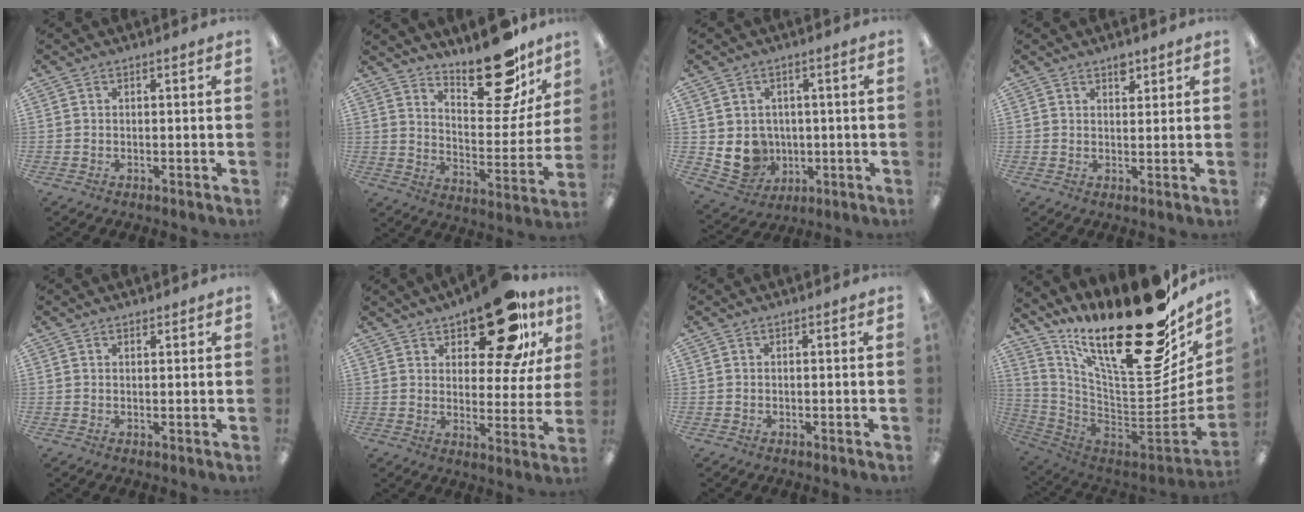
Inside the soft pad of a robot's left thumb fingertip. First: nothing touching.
{"total": 19.9, "force": [15.4, 7.3, 10.2], "torque": [-0.127, -0.116, 0.255]}
{"total": 7.2, "force": [0.4, 6.9, 1.8], "torque": [-0.048, -0.004, 0.020]}
{"total": 3.2, "force": [2.3, 1.7, 1.5], "torque": [0.001, -0.014, 0.035]}
{"total": 1.1, "force": [0.9, 0.4, 0.3], "torque": [0.001, -0.004, 0.015]}
{"total": 19.1, "force": [12.7, 8.0, 11.9], "torque": [-0.168, -0.068, 0.209]}
{"total": 0.0}
{"total": 31.5, "force": [19.8, 10.7, 22.1], "torque": [-0.329, -0.154, 0.338]}